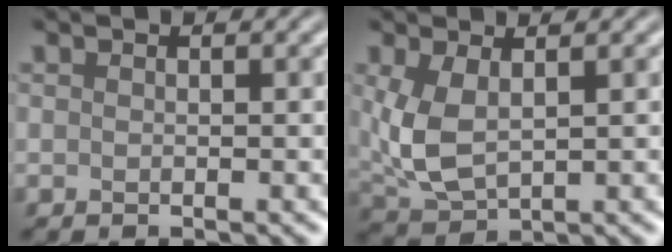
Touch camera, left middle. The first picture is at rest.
{"total": 4.3, "force": [0.9, 2.3, 3.6], "torque": [-0.092, -0.002, 0.023]}